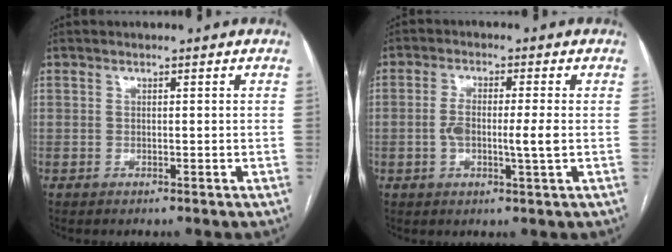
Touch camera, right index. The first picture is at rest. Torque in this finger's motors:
{"motor_torque": [0.77, 0.00, 0.38, 0.11]}